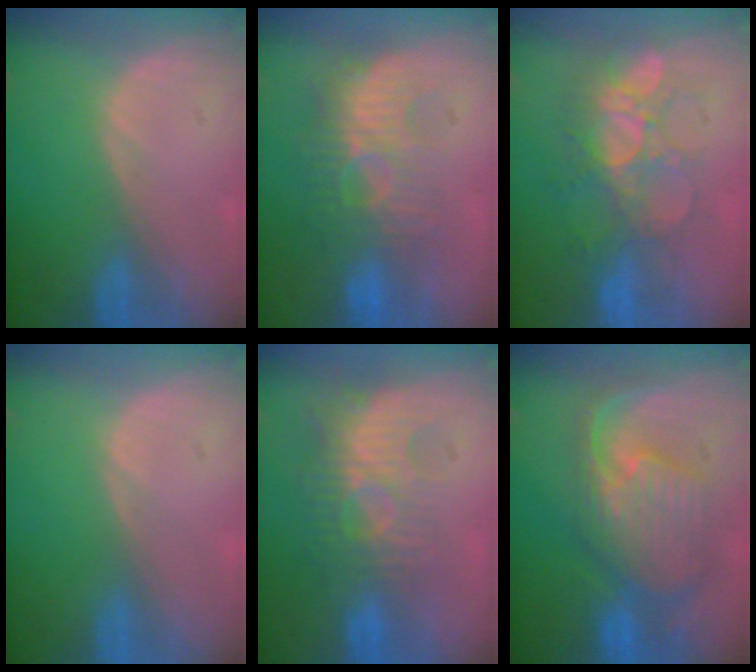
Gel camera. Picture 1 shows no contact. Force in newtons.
{"total": 9.0, "press": 8.6, "slide": 2.6}
{"total": 8.3, "press": 8.0, "slide": 2.5}
{"total": 0.0}
{"total": 9.8, "press": 8.5, "slide": 4.8}
{"total": 10.5, "press": 9.4, "slide": 4.6}